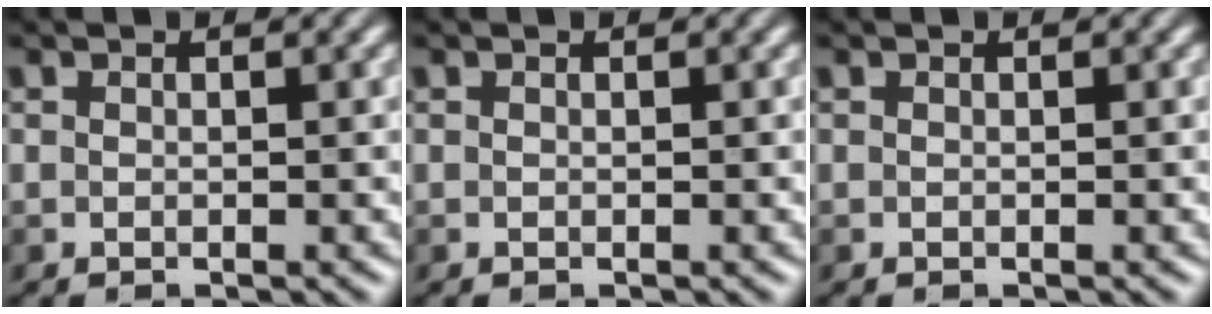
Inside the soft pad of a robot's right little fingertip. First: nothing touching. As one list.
[{"total": 0.0}, {"total": 0.0}]